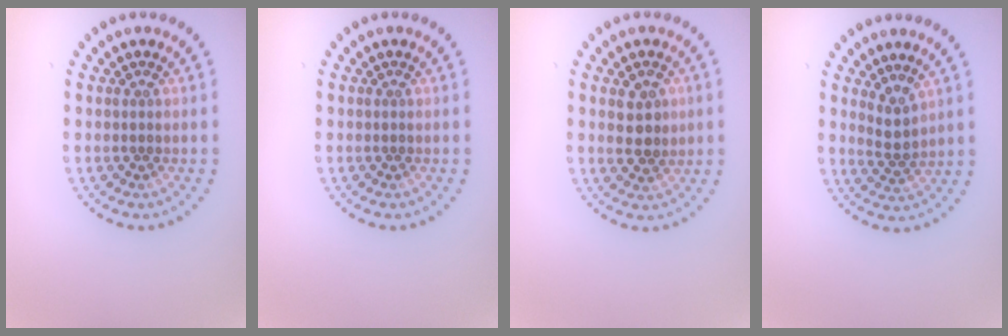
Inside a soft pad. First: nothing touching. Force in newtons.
{"total": 0.0}
{"total": 2.8, "press": 2.8, "slide": 0.4}
{"total": 1.8, "press": 1.4, "slide": 1.0}